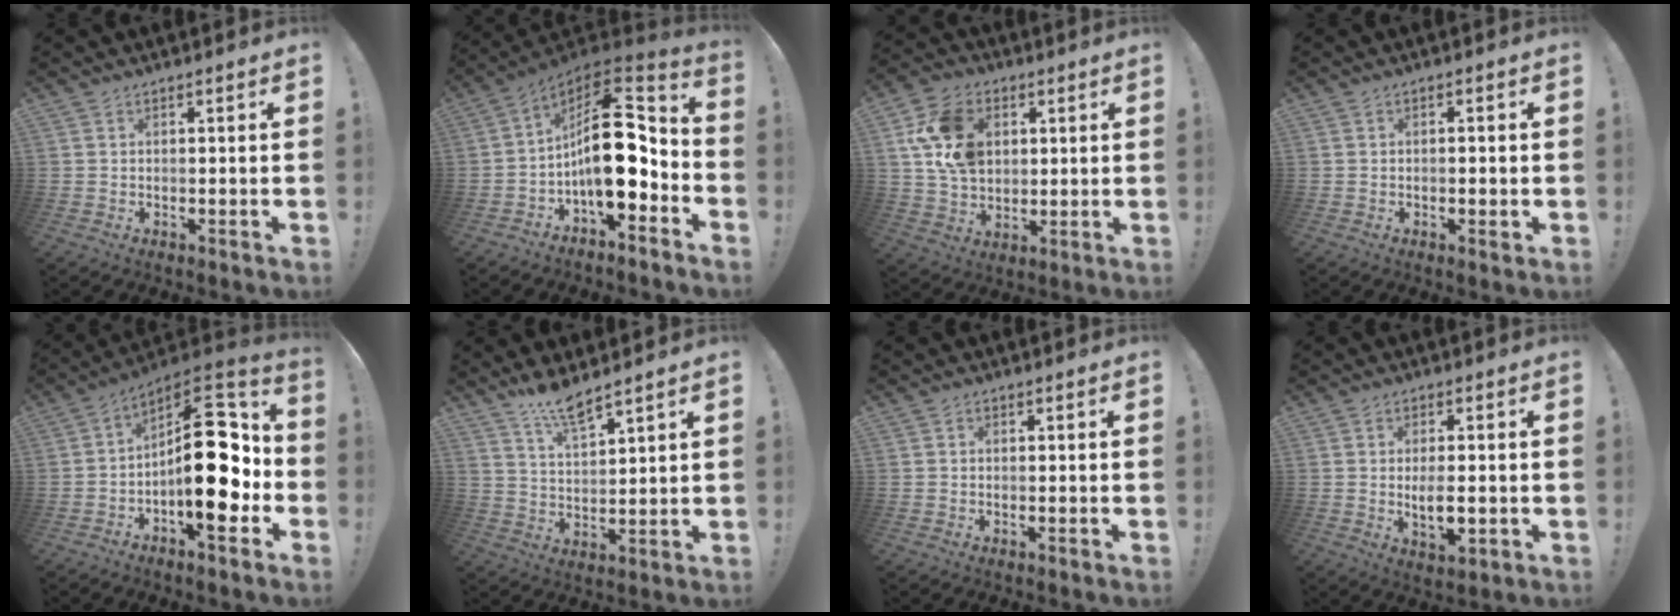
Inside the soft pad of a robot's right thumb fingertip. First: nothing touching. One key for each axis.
{"total": 19.8, "fx": -0.8, "fy": 9.7, "fz": 17.3, "tx": -0.288, "ty": 0.008, "tz": -0.008}
{"total": 16.5, "fx": 5.2, "fy": 12.7, "fz": 9.1, "tx": -0.152, "ty": -0.009, "tz": 0.105}
{"total": 1.6, "fx": -0.5, "fy": 0.6, "fz": 1.4, "tx": -0.014, "ty": 0.002, "tz": -0.010}
{"total": 22.4, "fx": -2.5, "fy": 10.1, "fz": 19.8, "tx": -0.276, "ty": 0.019, "tz": -0.028}
{"total": 8.4, "fx": 7.2, "fy": 1.4, "fz": 4.1, "tx": -0.076, "ty": -0.044, "tz": 0.130}
{"total": 0.0}
{"total": 6.4, "fx": -0.3, "fy": 2.7, "fz": 5.8, "tx": -0.088, "ty": -0.011, "tz": -0.007}